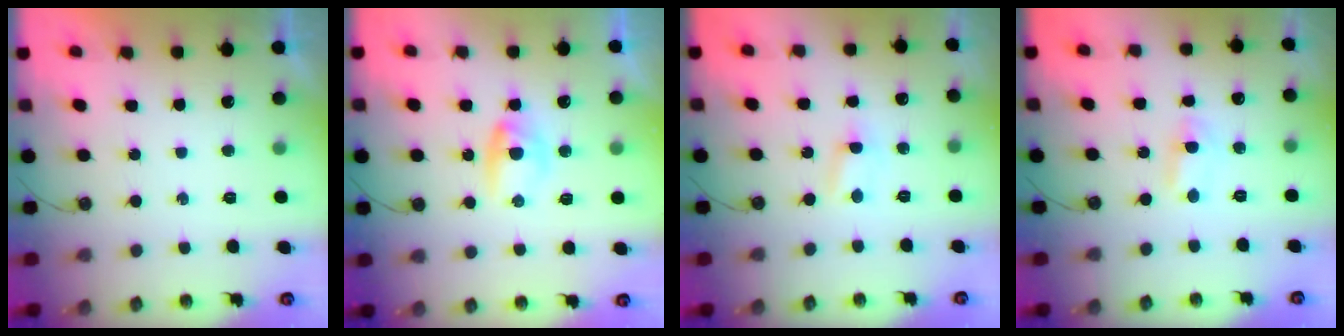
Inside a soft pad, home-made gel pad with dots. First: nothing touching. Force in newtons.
{"total": 10.4, "press": 6.3, "slide": 8.3}
{"total": 2.5, "press": 2.5, "slide": 0.4}
{"total": 1.5, "press": 1.3, "slide": 0.7}